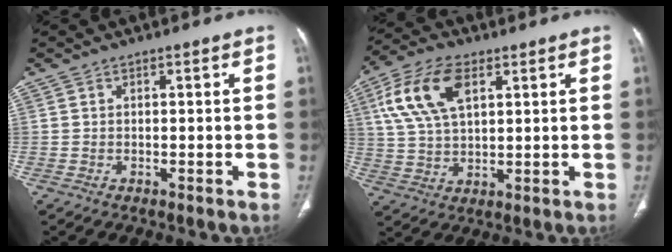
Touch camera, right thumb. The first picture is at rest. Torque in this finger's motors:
{"motor_torque": [0.05, 0.55, 1.30, 0.21, 0.36]}